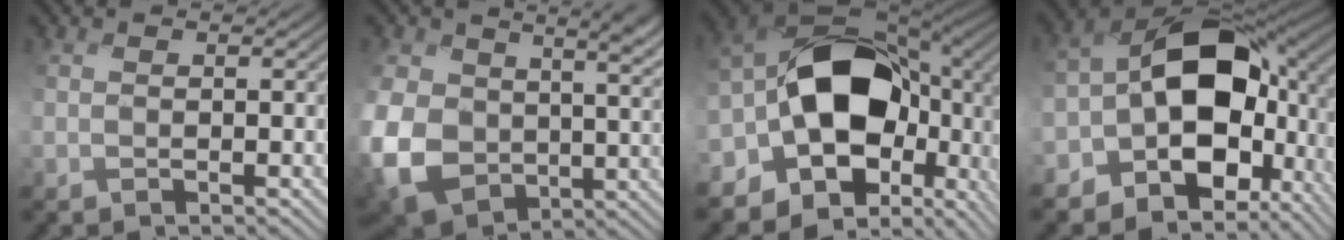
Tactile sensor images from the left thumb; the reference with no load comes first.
{"total": 15.6, "force": [2.3, 11.3, 10.4], "torque": [-0.264, -0.035, 0.062]}
{"total": 19.8, "force": [-0.8, 13.0, 15.0], "torque": [-0.270, -0.050, 0.014]}
{"total": 17.2, "force": [-3.3, 11.7, 12.1], "torque": [-0.204, -0.036, -0.053]}